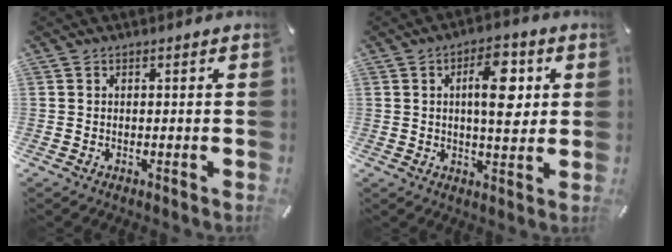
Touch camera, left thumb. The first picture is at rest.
{"total": 11.1, "force": [2.5, 5.1, 9.5], "torque": [-0.142, -0.010, 0.034]}